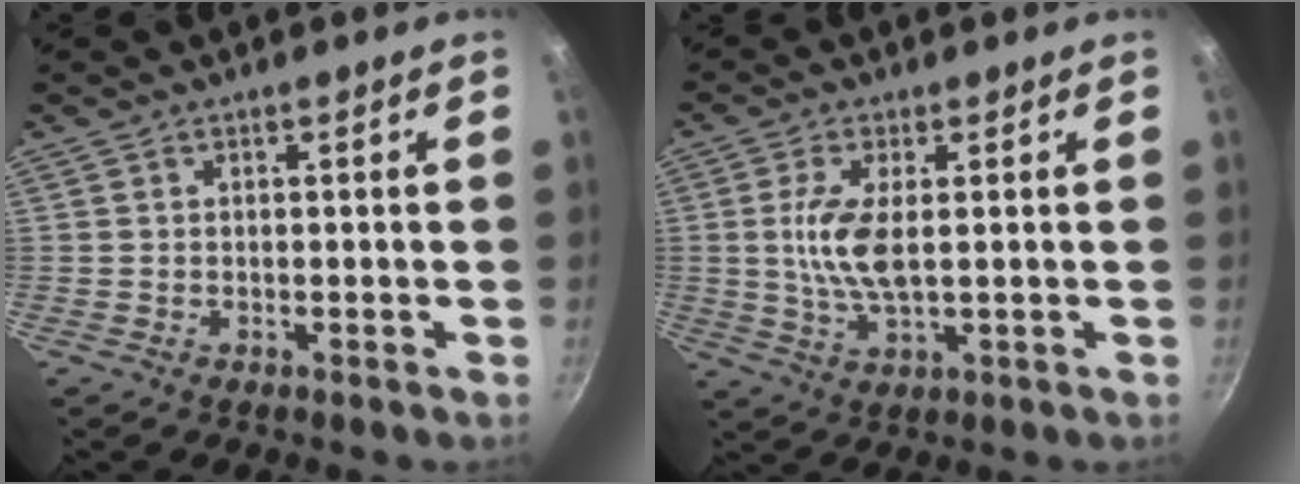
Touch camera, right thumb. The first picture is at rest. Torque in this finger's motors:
{"motor_torque": [0.49, 0.25, 0.90, -0.28, 0.07]}